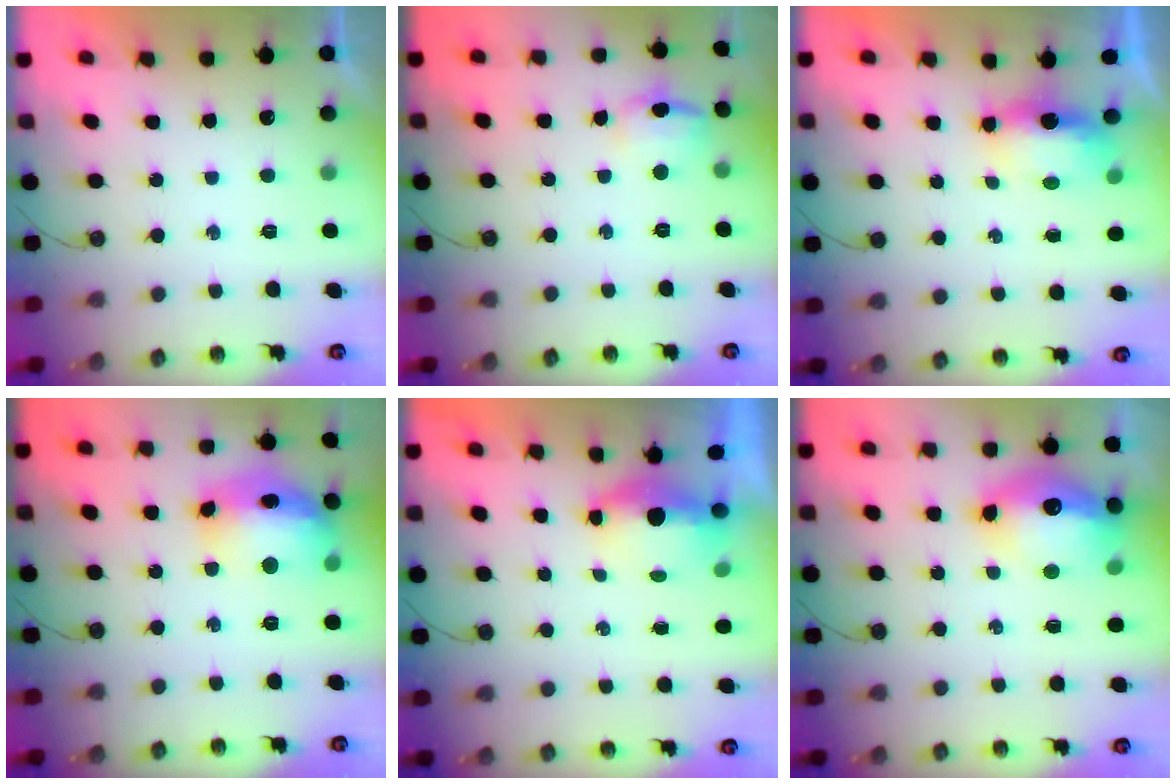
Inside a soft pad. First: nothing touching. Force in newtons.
{"total": 9.4, "press": 9.3, "slide": 1.3}
{"total": 9.9, "press": 6.8, "slide": 7.2}
{"total": 16.9, "press": 16.8, "slide": 1.3}
{"total": 4.7, "press": 4.5, "slide": 1.2}
{"total": 15.3, "press": 15.2, "slide": 1.3}